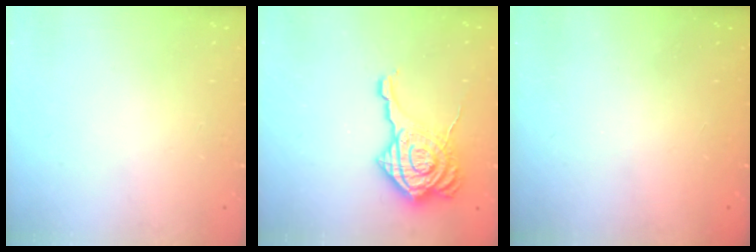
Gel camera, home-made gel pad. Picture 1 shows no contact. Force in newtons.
{"total": 16.7, "press": 16.6, "slide": 1.6}
{"total": 2.3, "press": 2.2, "slide": 0.7}